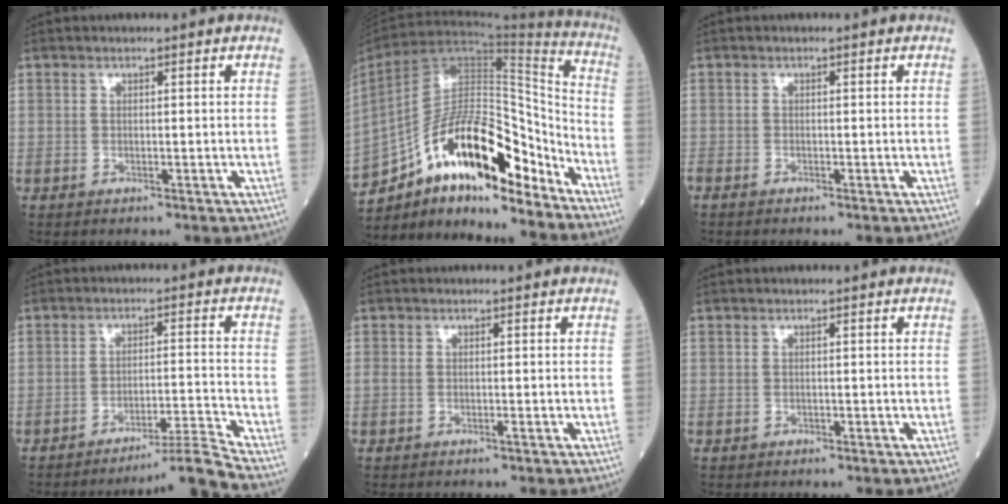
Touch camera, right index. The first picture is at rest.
{"total": 22.5, "force": [-15.1, 7.3, 15.1], "torque": [-0.293, 0.020, -0.257]}
{"total": 1.2, "force": [-1.1, 0.2, 0.4], "torque": [-0.010, -0.003, -0.018]}
{"total": 7.6, "force": [-6.4, -4.2, 0.7], "torque": [-0.009, 0.001, -0.108]}
{"total": 0.6, "force": [-0.3, 0.0, 0.5], "torque": [-0.009, 0.000, -0.006]}
{"total": 0.0}